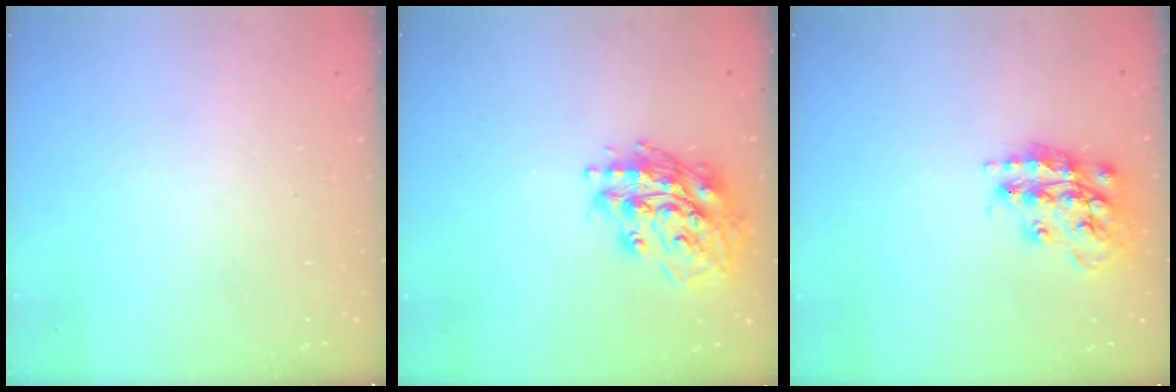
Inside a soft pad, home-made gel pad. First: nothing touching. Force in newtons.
{"total": 17.6, "press": 17.4, "slide": 2.6}
{"total": 16.8, "press": 16.7, "slide": 1.5}